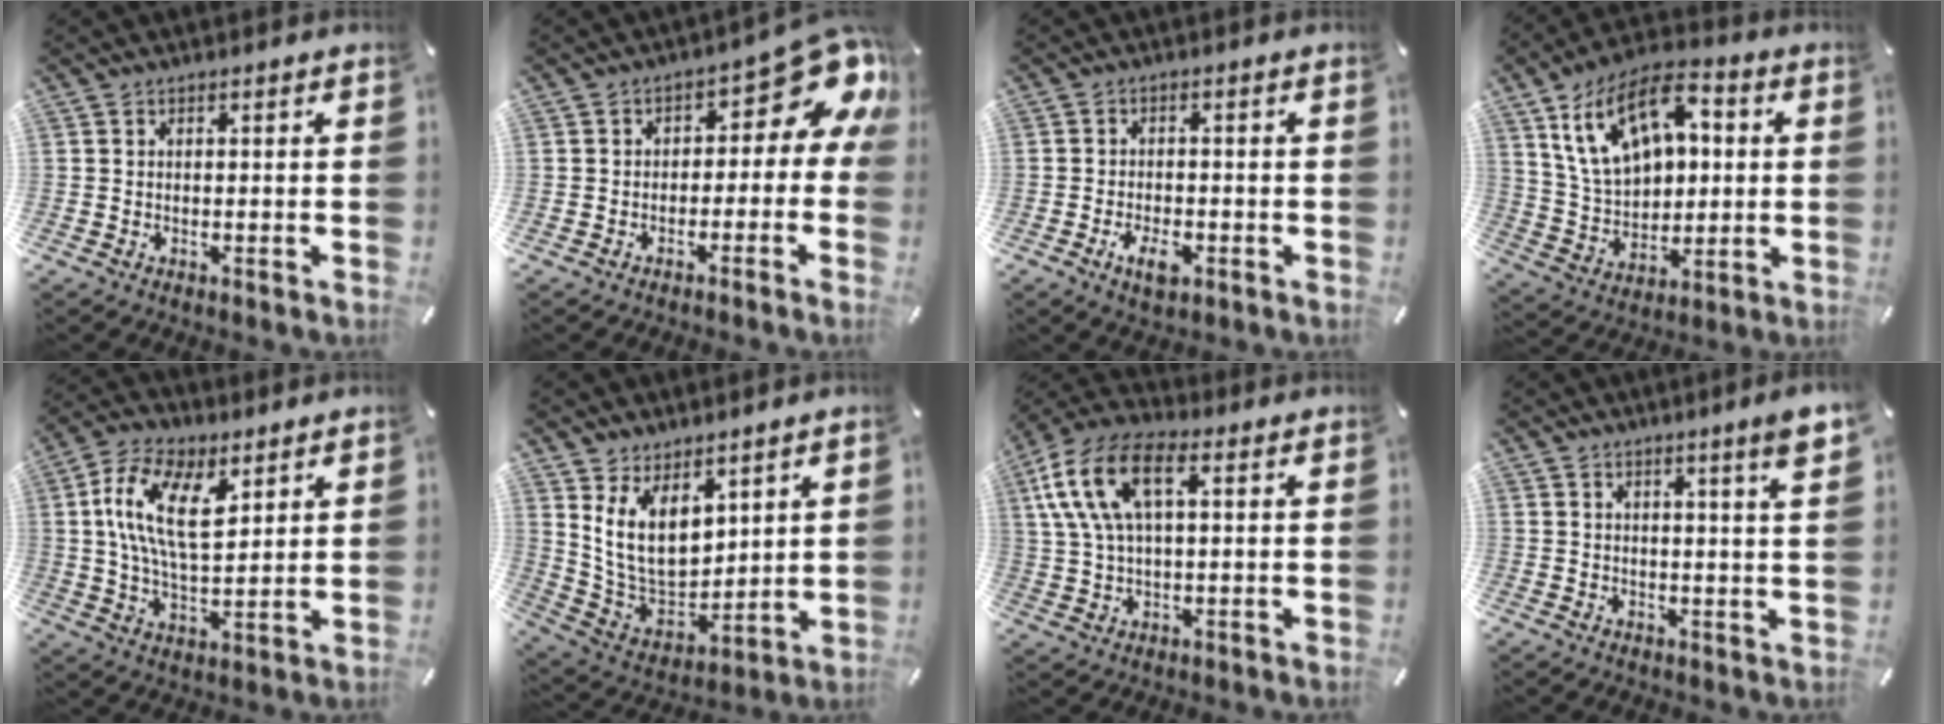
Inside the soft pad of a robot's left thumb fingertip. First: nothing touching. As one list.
[{"total": 9.9, "force": [3.9, 5.6, 7.2], "torque": [-0.084, -0.037, 0.065]}, {"total": 4.6, "force": [-2.1, 2.4, 3.3], "torque": [-0.072, 0.004, -0.040]}, {"total": 17.3, "force": [6.6, 11.8, 10.8], "torque": [-0.221, -0.016, 0.119]}, {"total": 14.7, "force": [5.6, 7.7, 11.2], "torque": [-0.233, -0.005, 0.099]}, {"total": 12.1, "force": [5.9, 8.4, 6.3], "torque": [-0.148, -0.048, 0.116]}, {"total": 13.8, "force": [4.9, 7.2, 10.7], "torque": [-0.245, 0.007, 0.087]}, {"total": 5.1, "force": [3.0, -0.2, 4.1], "torque": [-0.066, -0.015, 0.047]}]